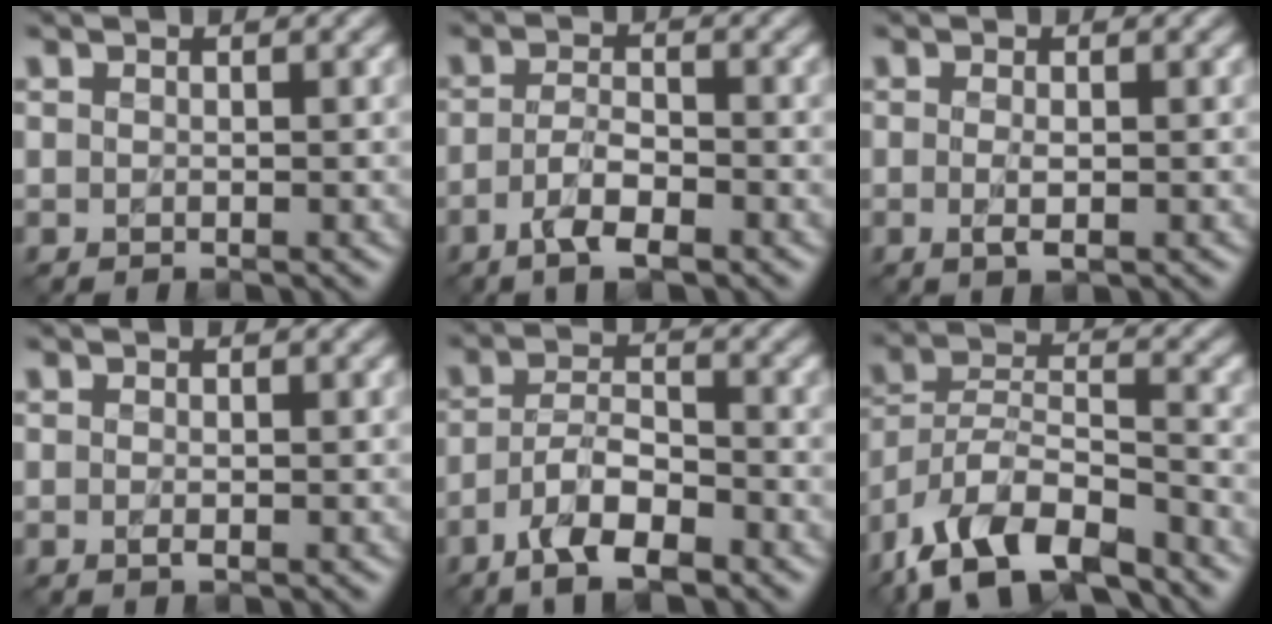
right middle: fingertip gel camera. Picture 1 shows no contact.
{"total": 3.5, "force": [-2.0, 1.1, 2.7], "torque": [-0.056, 0.002, -0.042]}
{"total": 1.5, "force": [-0.3, 0.4, 1.4], "torque": [-0.029, -0.006, -0.006]}
{"total": 0.7, "force": [-0.2, 0.2, 0.6], "torque": [-0.013, -0.003, -0.005]}
{"total": 6.6, "force": [-4.2, 2.3, 4.5], "torque": [-0.080, 0.006, -0.079]}
{"total": 11.2, "force": [-8.5, 4.3, 5.8], "torque": [-0.108, 0.007, -0.158]}